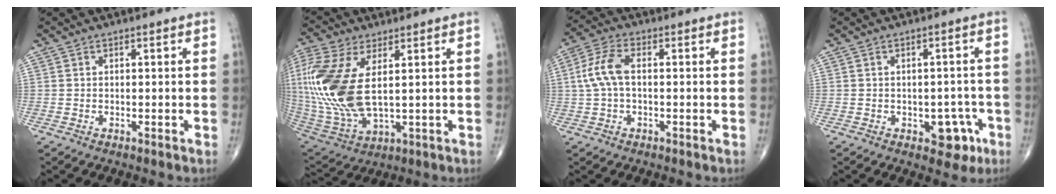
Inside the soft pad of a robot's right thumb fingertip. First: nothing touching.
{"total": 19.7, "force": [3.1, 9.5, 17.0], "torque": [-0.403, -0.024, 0.069]}
{"total": 7.0, "force": [0.5, 3.7, 6.0], "torque": [-0.140, 0.023, 0.005]}
{"total": 5.1, "force": [-2.0, 3.3, 3.3], "torque": [-0.011, 0.013, -0.020]}